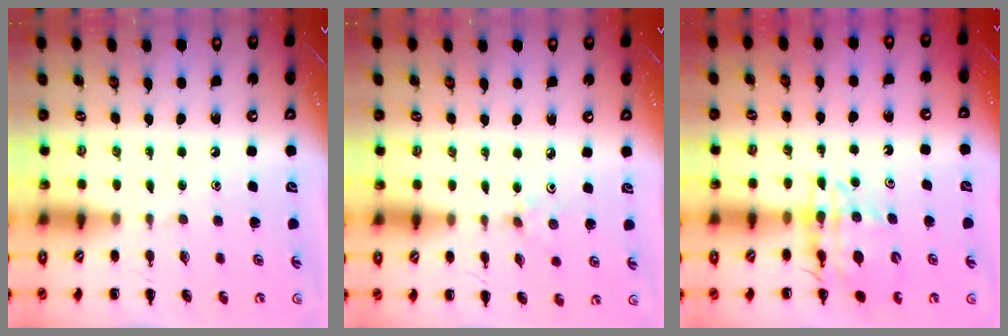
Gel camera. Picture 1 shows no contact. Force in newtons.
{"total": 1.7, "press": 1.6, "slide": 0.6}
{"total": 12.0, "press": 11.3, "slide": 3.9}